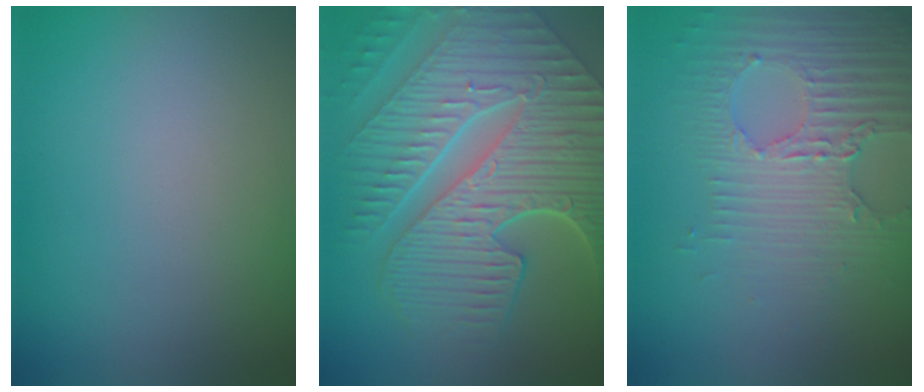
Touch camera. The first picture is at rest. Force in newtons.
{"total": 10.6, "press": 7.3, "slide": 7.7}
{"total": 3.6, "press": 3.3, "slide": 1.2}